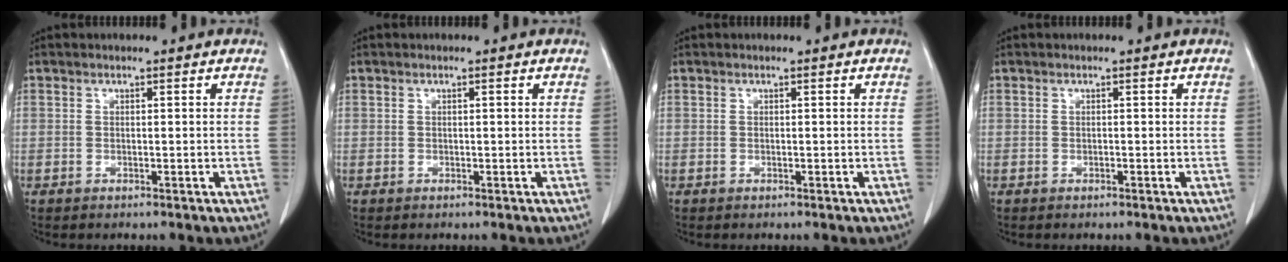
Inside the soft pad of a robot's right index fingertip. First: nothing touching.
{"total": 0.0}
{"total": 0.0}
{"total": 0.0}